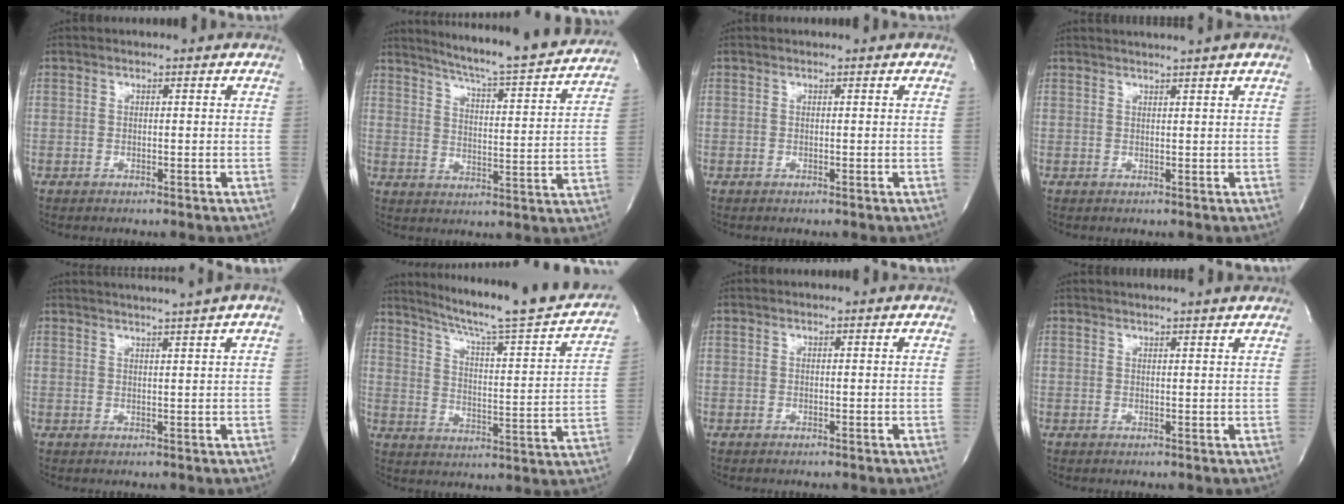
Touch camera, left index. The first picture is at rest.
{"total": 20.4, "force": [18.8, 0.0, 7.9], "torque": [-0.125, -0.048, 0.244]}
{"total": 0.0}
{"total": 4.3, "force": [3.7, -1.2, 1.8], "torque": [-0.023, 0.013, 0.048]}
{"total": 6.7, "force": [5.6, -1.6, 3.3], "torque": [-0.046, 0.011, 0.069]}
{"total": 23.7, "force": [20.6, 1.1, 11.5], "torque": [-0.175, -0.039, 0.271]}
{"total": 0.0}
{"total": 6.8, "force": [6.2, -0.7, 2.5], "torque": [-0.033, 0.021, 0.065]}